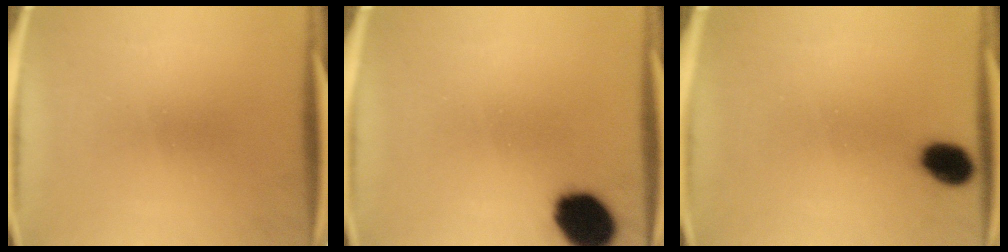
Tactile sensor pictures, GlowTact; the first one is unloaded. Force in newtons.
{"total": 12.7}
{"total": 6.0}